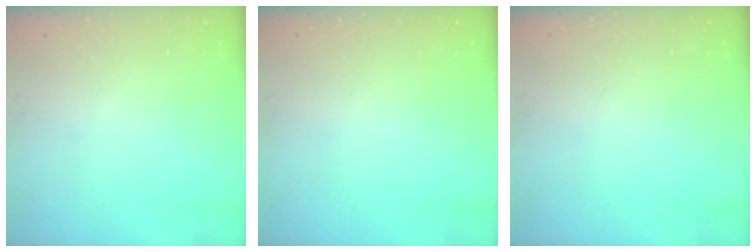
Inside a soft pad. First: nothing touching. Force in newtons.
{"total": 0.0}
{"total": 0.0}